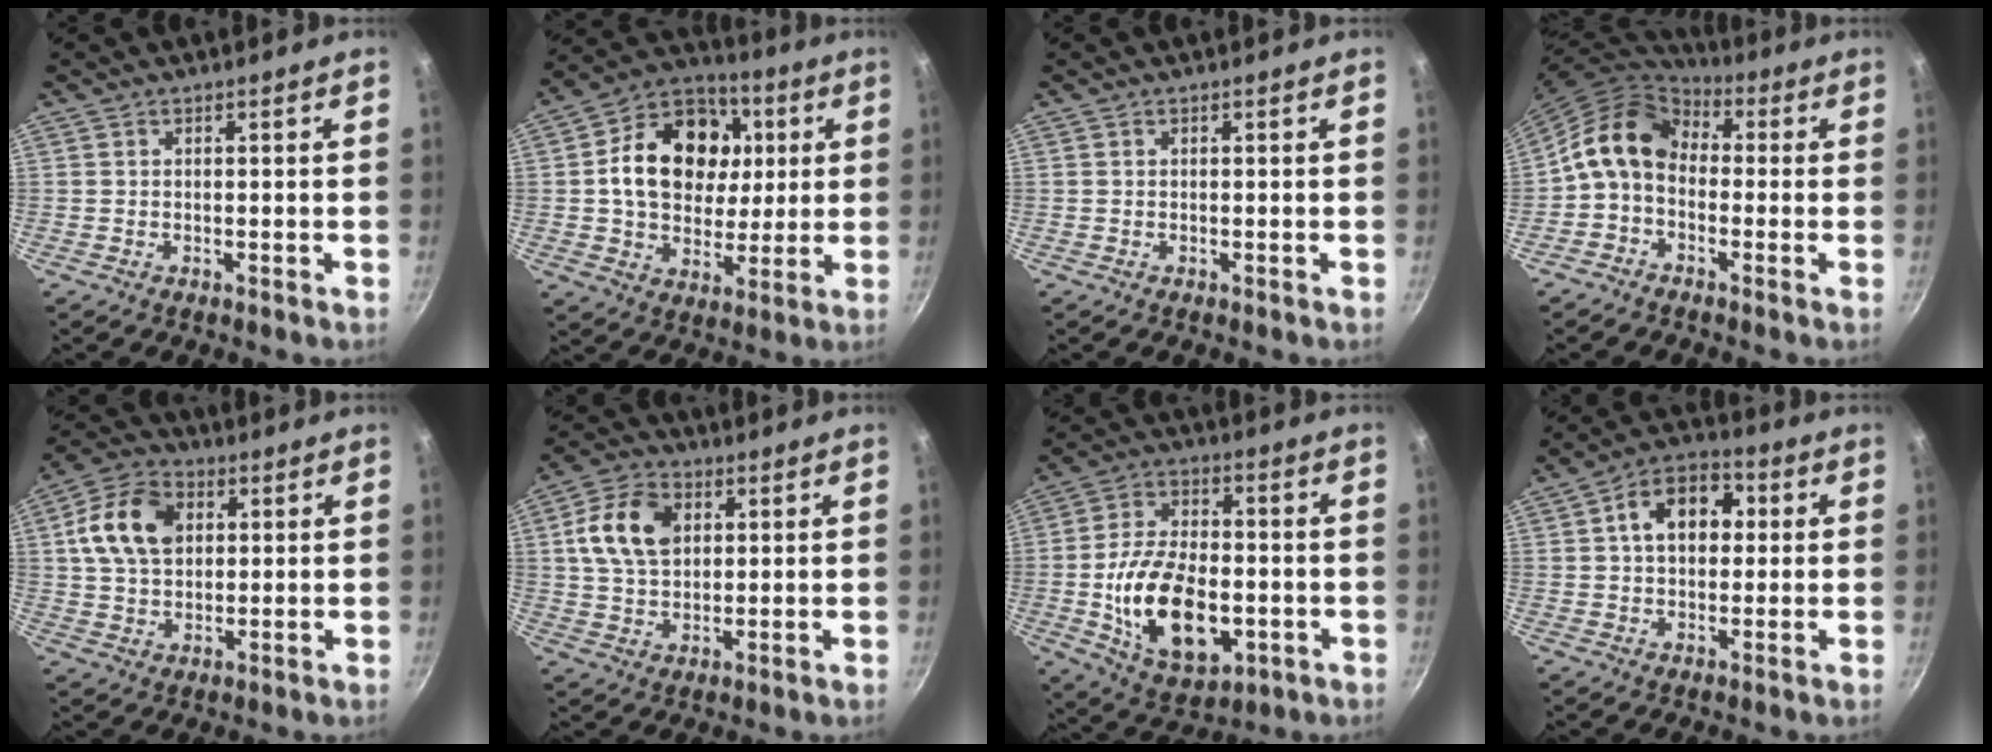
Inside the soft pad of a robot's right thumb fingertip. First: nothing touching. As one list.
[{"total": 19.6, "force": [3.5, 15.2, 11.8], "torque": [-0.170, 0.016, 0.051]}, {"total": 0.0}, {"total": 11.7, "force": [-0.3, 8.7, 7.8], "torque": [-0.128, 0.042, -0.028]}, {"total": 12.9, "force": [3.1, 9.2, 8.5], "torque": [-0.135, 0.007, 0.045]}, {"total": 11.9, "force": [3.0, 8.3, 7.9], "torque": [-0.129, 0.004, 0.048]}, {"total": 19.1, "force": [-3.6, 11.2, 15.0], "torque": [-0.249, 0.014, -0.050]}, {"total": 11.4, "force": [2.1, 7.9, 7.9], "torque": [-0.084, 0.022, 0.017]}]